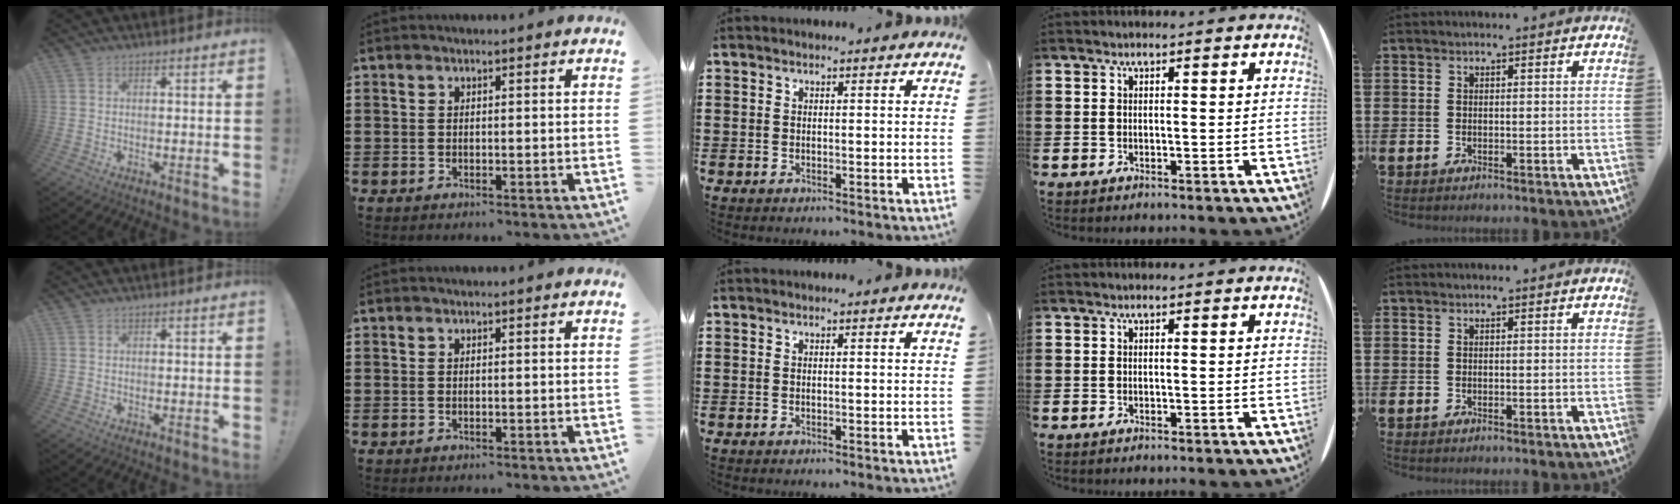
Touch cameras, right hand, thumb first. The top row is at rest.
{}